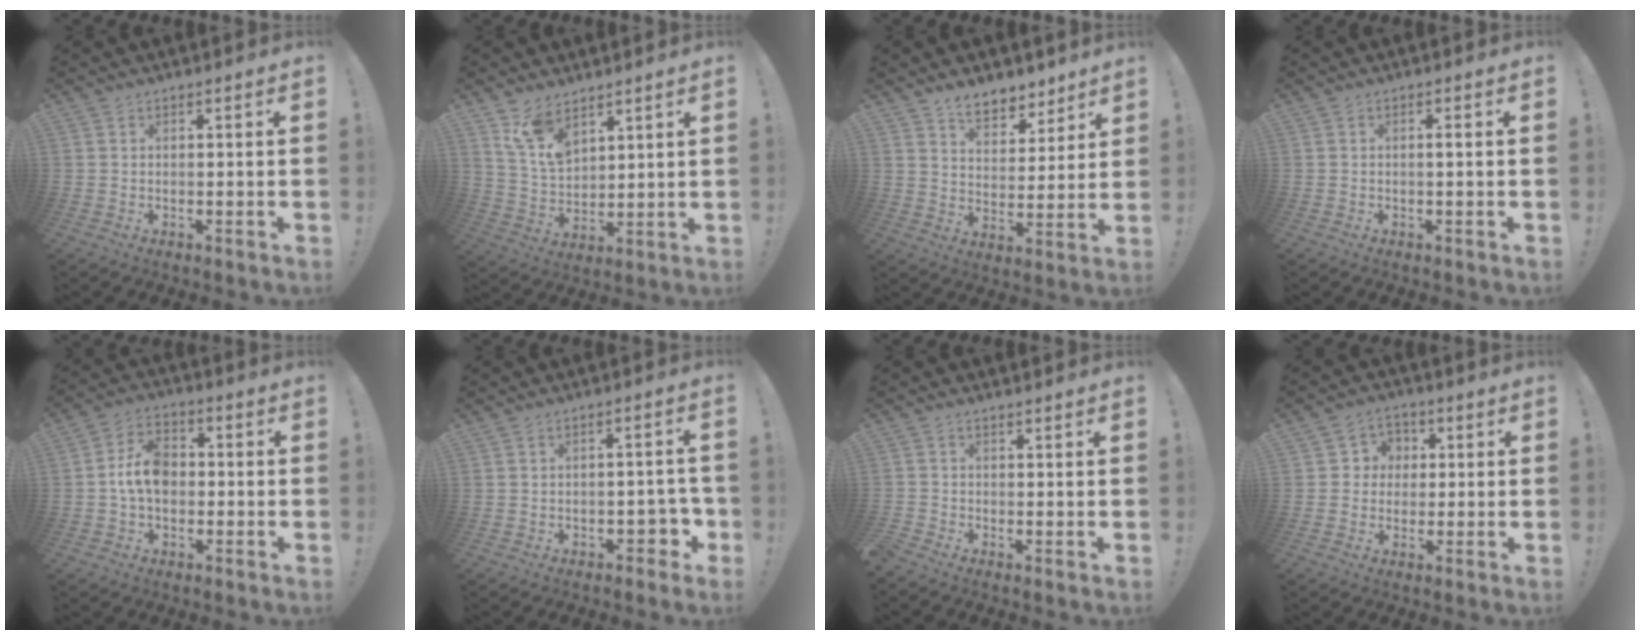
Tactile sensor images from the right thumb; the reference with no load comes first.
{"total": 10.2, "force": [7.7, 5.1, 4.3], "torque": [-0.094, -0.040, 0.152]}
{"total": 8.8, "force": [7.0, 4.6, 2.8], "torque": [-0.039, -0.054, 0.133]}
{"total": 1.3, "force": [0.0, -0.1, 1.3], "torque": [-0.022, 0.000, -0.003]}
{"total": 9.7, "force": [-0.8, 6.6, 7.0], "torque": [-0.126, 0.012, -0.012]}
{"total": 5.5, "force": [-2.4, 3.3, 3.7], "torque": [-0.034, 0.013, -0.041]}
{"total": 0.8, "force": [-0.3, 0.7, 0.1], "torque": [-0.007, 0.005, -0.004]}
{"total": 5.5, "force": [-0.2, 5.4, 1.0], "torque": [-0.008, 0.007, -0.005]}